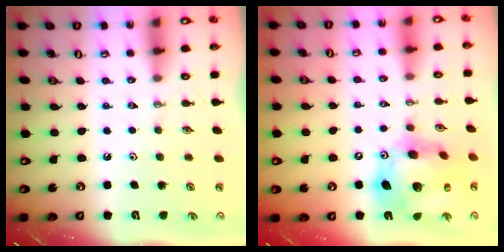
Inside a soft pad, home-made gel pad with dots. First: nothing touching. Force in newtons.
{"total": 18.7, "press": 18.6, "slide": 2.0}